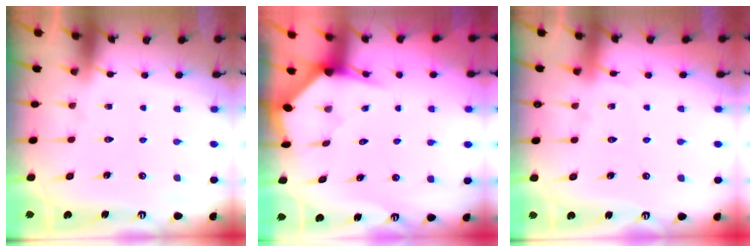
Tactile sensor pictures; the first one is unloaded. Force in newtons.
{"total": 3.2, "press": 3.2, "slide": 0.3}
{"total": 5.0, "press": 5.0, "slide": 0.6}